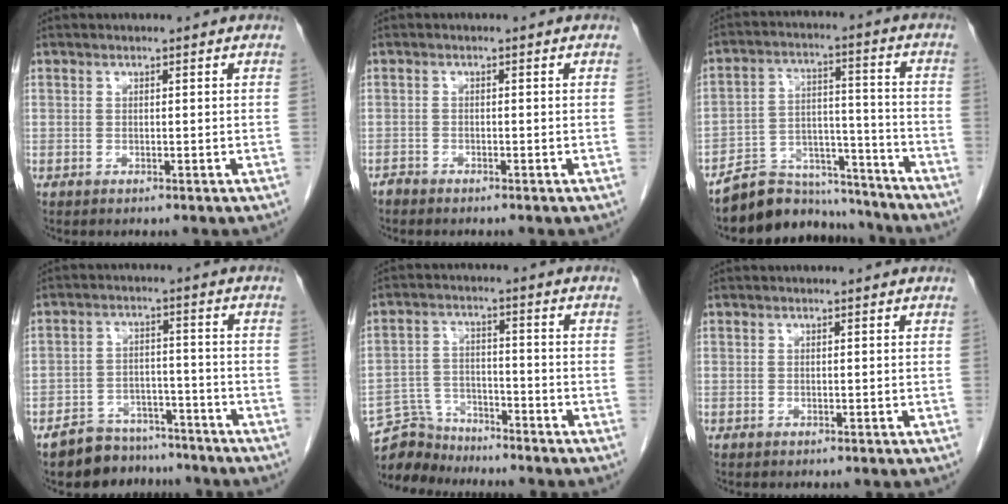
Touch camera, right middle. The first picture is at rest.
{"total": 1.0, "force": [-1.0, 0.3, -0.1], "torque": [-0.003, -0.001, -0.021]}
{"total": 12.2, "force": [-11.5, 4.1, 0.9], "torque": [-0.003, 0.050, -0.186]}
{"total": 8.5, "force": [-7.5, 4.1, 0.6], "torque": [0.000, 0.022, -0.116]}
{"total": 7.1, "force": [-6.8, 2.0, -0.6], "torque": [0.003, 0.007, -0.127]}
{"total": 0.0}